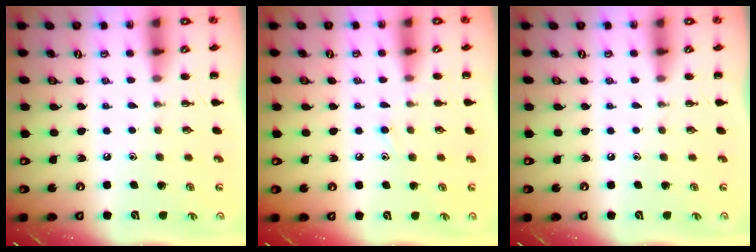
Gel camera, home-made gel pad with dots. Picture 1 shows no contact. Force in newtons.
{"total": 8.4, "press": 8.0, "slide": 2.3}
{"total": 0.0}